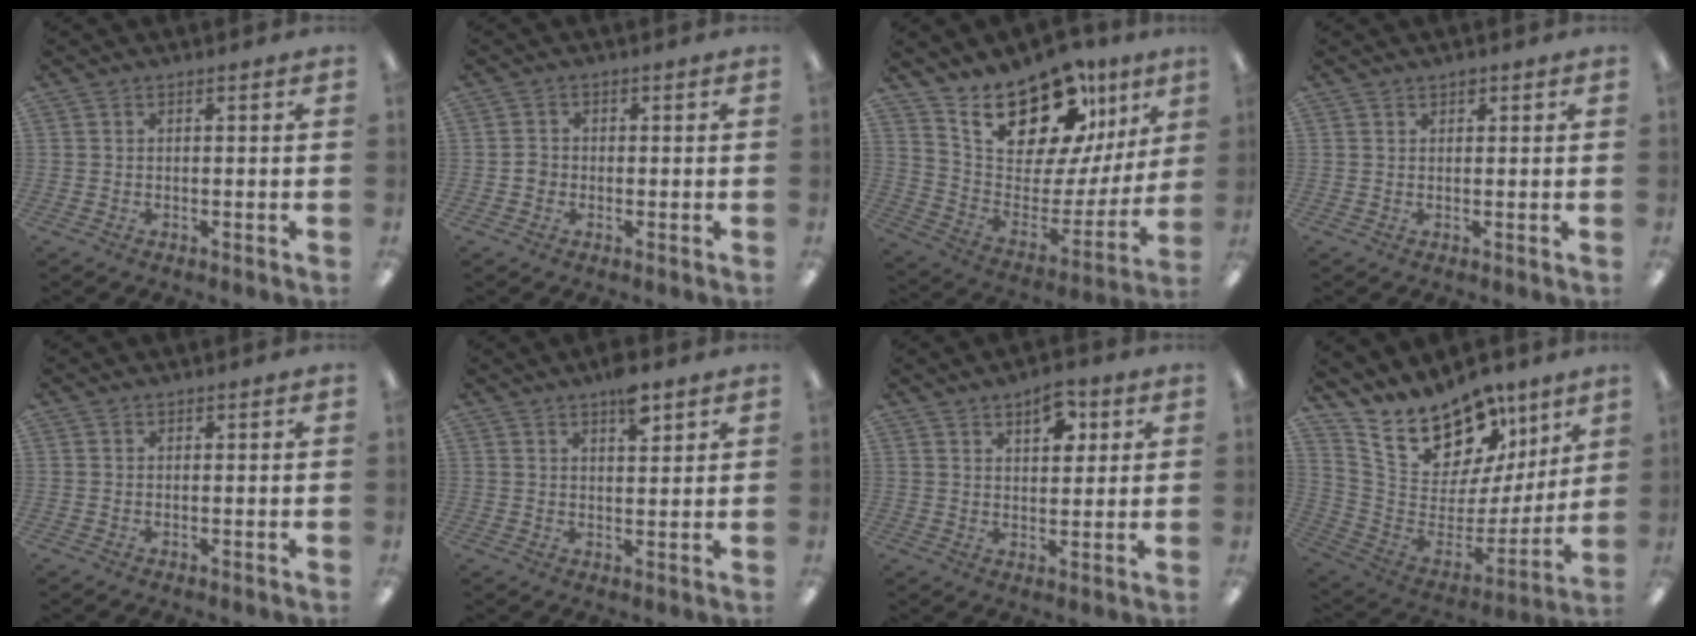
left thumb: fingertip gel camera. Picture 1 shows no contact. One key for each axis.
{"total": 2.0, "fx": -0.5, "fy": 1.8, "fz": 0.7, "tx": -0.012, "ty": 0.006, "tz": -0.011}
{"total": 22.5, "fx": 17.8, "fy": 9.0, "fz": 10.3, "tx": -0.170, "ty": -0.124, "tz": 0.312}
{"total": 1.1, "fx": 1.0, "fy": 0.5, "fz": 0.3, "tx": 0.002, "ty": -0.002, "tz": 0.016}
{"total": 0.0}
{"total": 5.9, "fx": 4.1, "fy": 2.3, "fz": 3.7, "tx": -0.041, "ty": -0.023, "tz": 0.064}
{"total": 6.9, "fx": 4.3, "fy": 3.7, "fz": 4.0, "tx": -0.032, "ty": -0.025, "tz": 0.067}
{"total": 19.0, "fx": 15.5, "fy": 8.8, "fz": 6.7, "tx": -0.115, "ty": -0.136, "tz": 0.280}